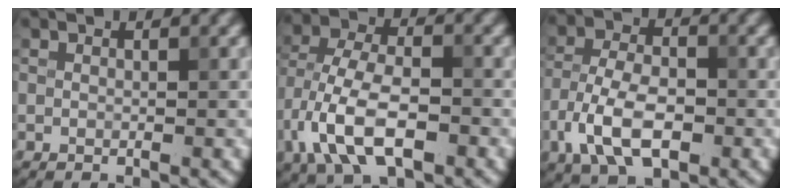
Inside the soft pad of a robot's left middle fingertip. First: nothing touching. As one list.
[{"total": 8.8, "force": [-3.8, 4.5, 6.5], "torque": [-0.132, 0.006, -0.079]}, {"total": 7.0, "force": [-3.0, 3.7, 5.1], "torque": [-0.104, 0.000, -0.065]}]